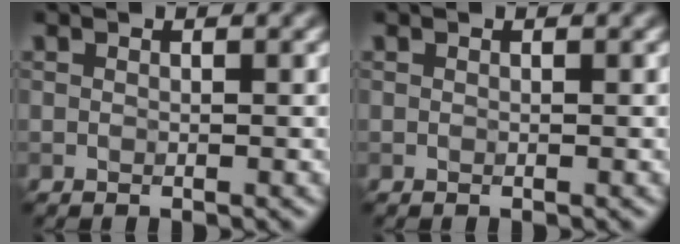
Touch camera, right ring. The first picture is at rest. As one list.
[{"total": 0.0}]